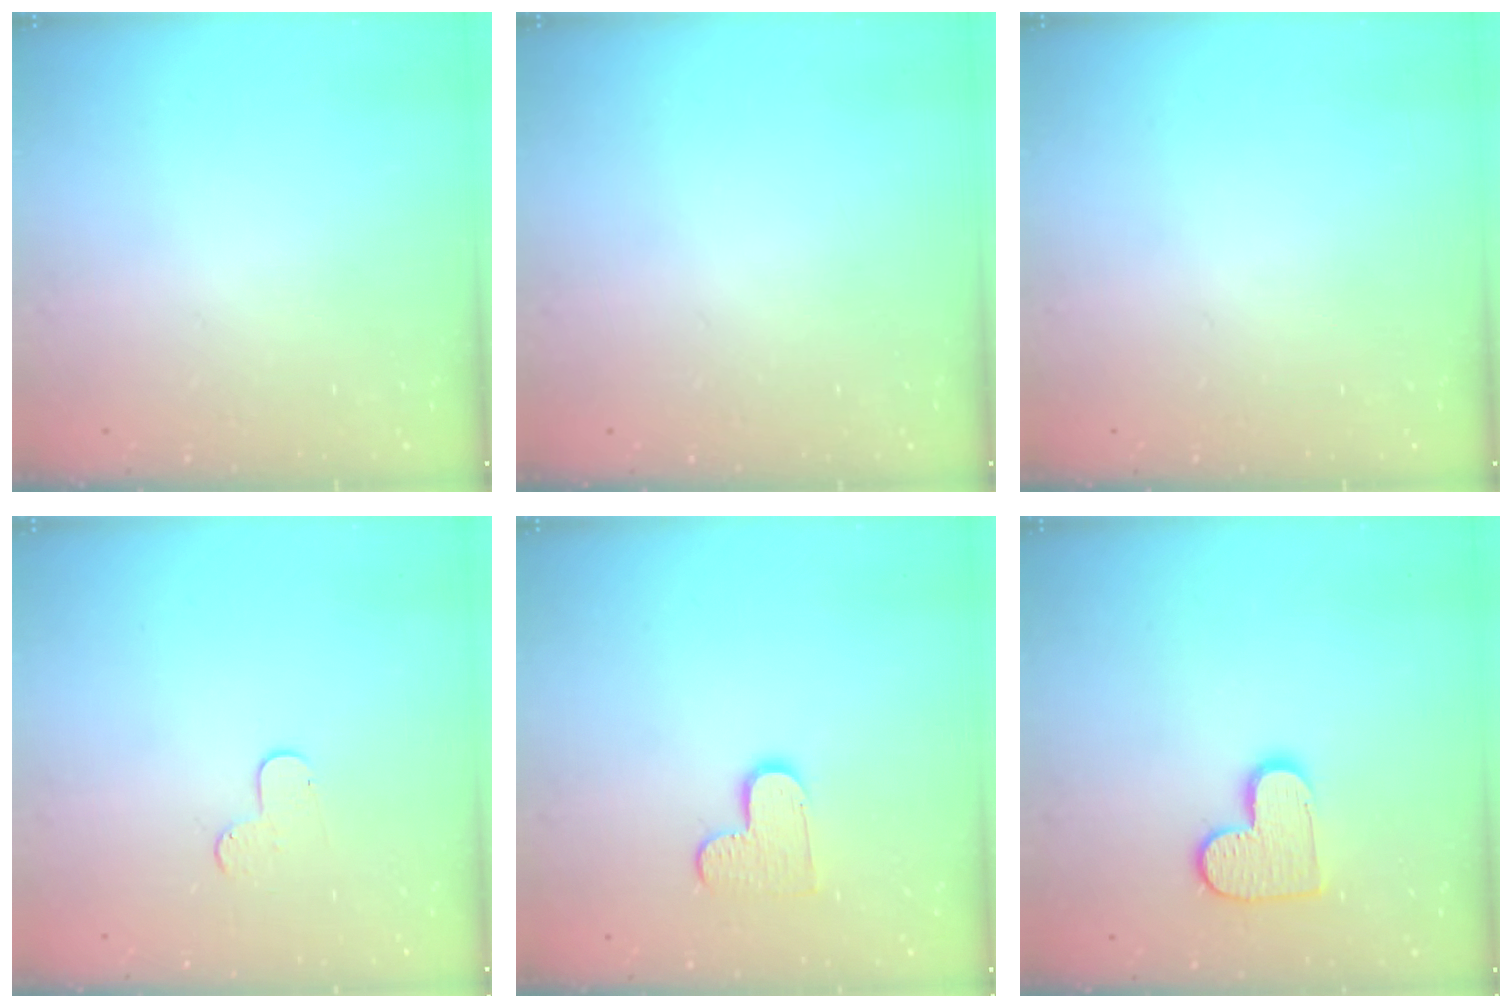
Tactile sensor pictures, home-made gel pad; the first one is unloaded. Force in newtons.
{"total": 0.0}
{"total": 0.0}
{"total": 4.5, "press": 4.5, "slide": 0.4}
{"total": 8.2, "press": 8.1, "slide": 0.2}
{"total": 10.5, "press": 10.5, "slide": 0.5}